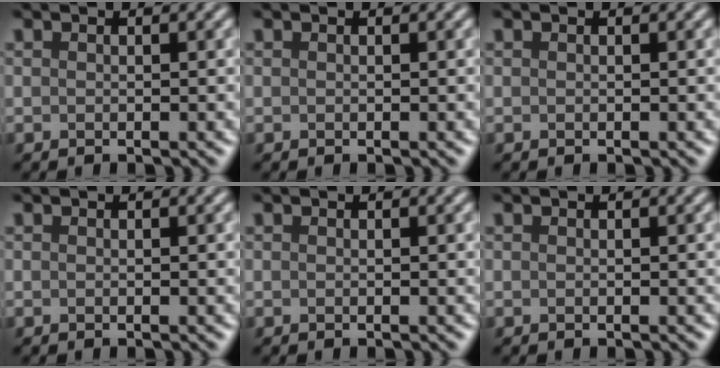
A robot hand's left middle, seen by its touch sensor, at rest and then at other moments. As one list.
[{"total": 0.0}, {"total": 0.0}, {"total": 0.0}, {"total": 0.0}, {"total": 0.0}]